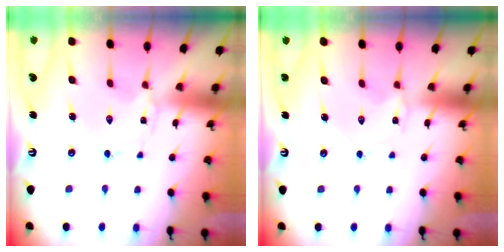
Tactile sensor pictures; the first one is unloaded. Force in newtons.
{"total": 1.4, "press": 1.4, "slide": 0.2}